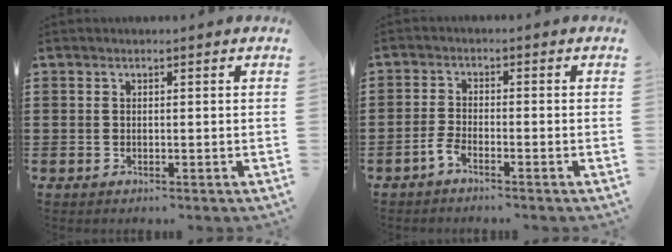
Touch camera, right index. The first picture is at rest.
{"total": 2.3, "force": [-1.9, 0.3, 1.3], "torque": [-0.039, -0.001, -0.041]}